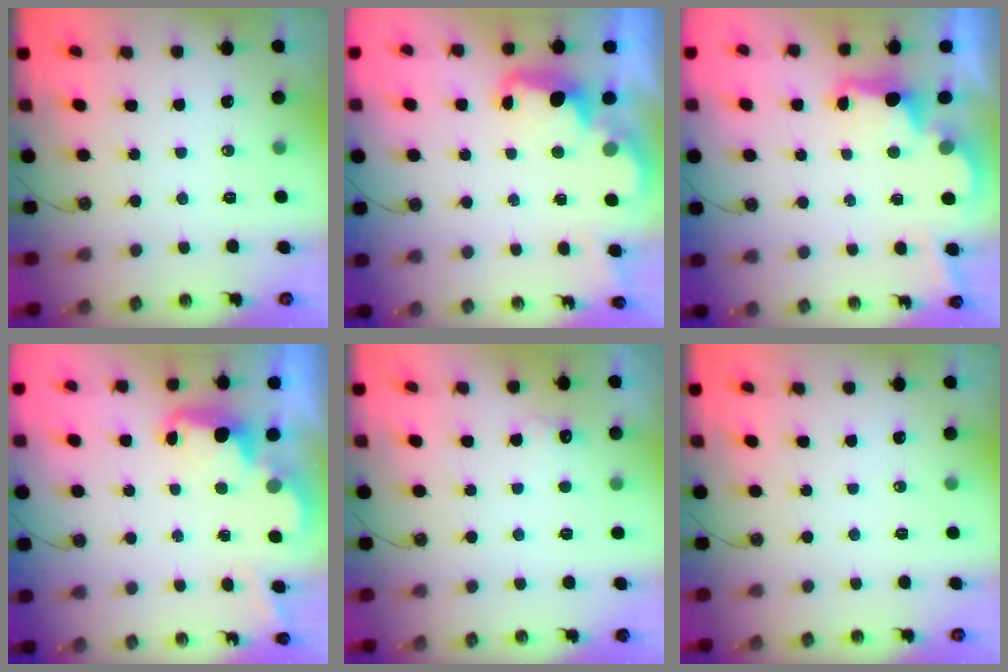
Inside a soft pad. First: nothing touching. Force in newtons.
{"total": 2.8, "press": 2.7, "slide": 0.7}
{"total": 2.7, "press": 2.6, "slide": 0.8}
{"total": 2.5, "press": 2.4, "slide": 0.6}
{"total": 5.7, "press": 5.5, "slide": 1.3}
{"total": 0.0}